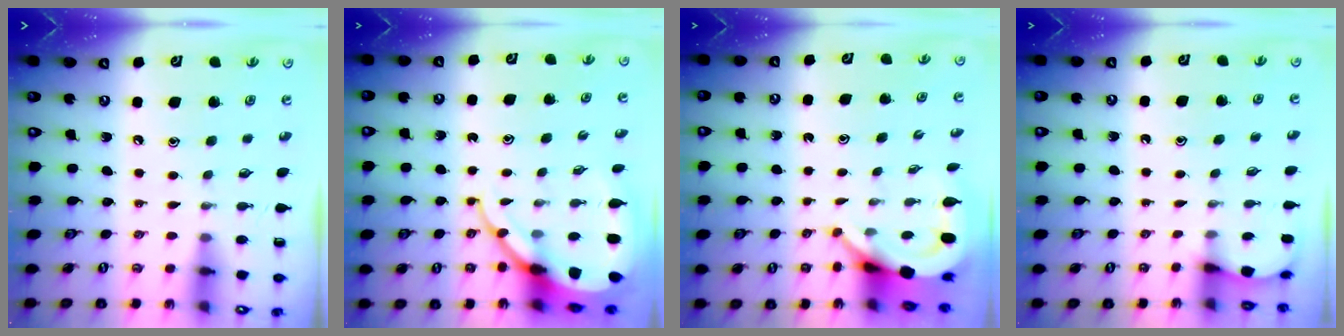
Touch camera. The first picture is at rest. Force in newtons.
{"total": 10.3, "press": 10.3, "slide": 0.9}
{"total": 5.5, "press": 5.4, "slide": 0.7}
{"total": 1.9, "press": 1.9, "slide": 0.2}